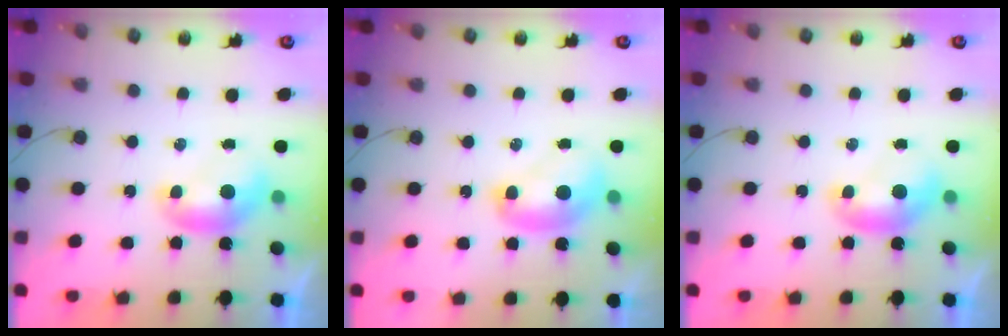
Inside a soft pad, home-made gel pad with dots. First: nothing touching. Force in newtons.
{"total": 2.5, "press": 2.5, "slide": 0.2}
{"total": 0.0}